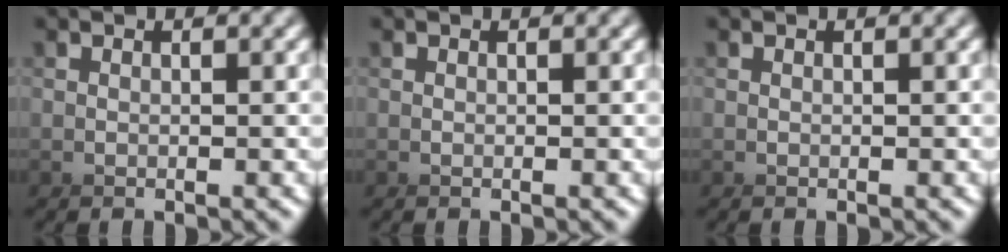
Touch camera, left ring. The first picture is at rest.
{"total": 0.0}
{"total": 0.0}